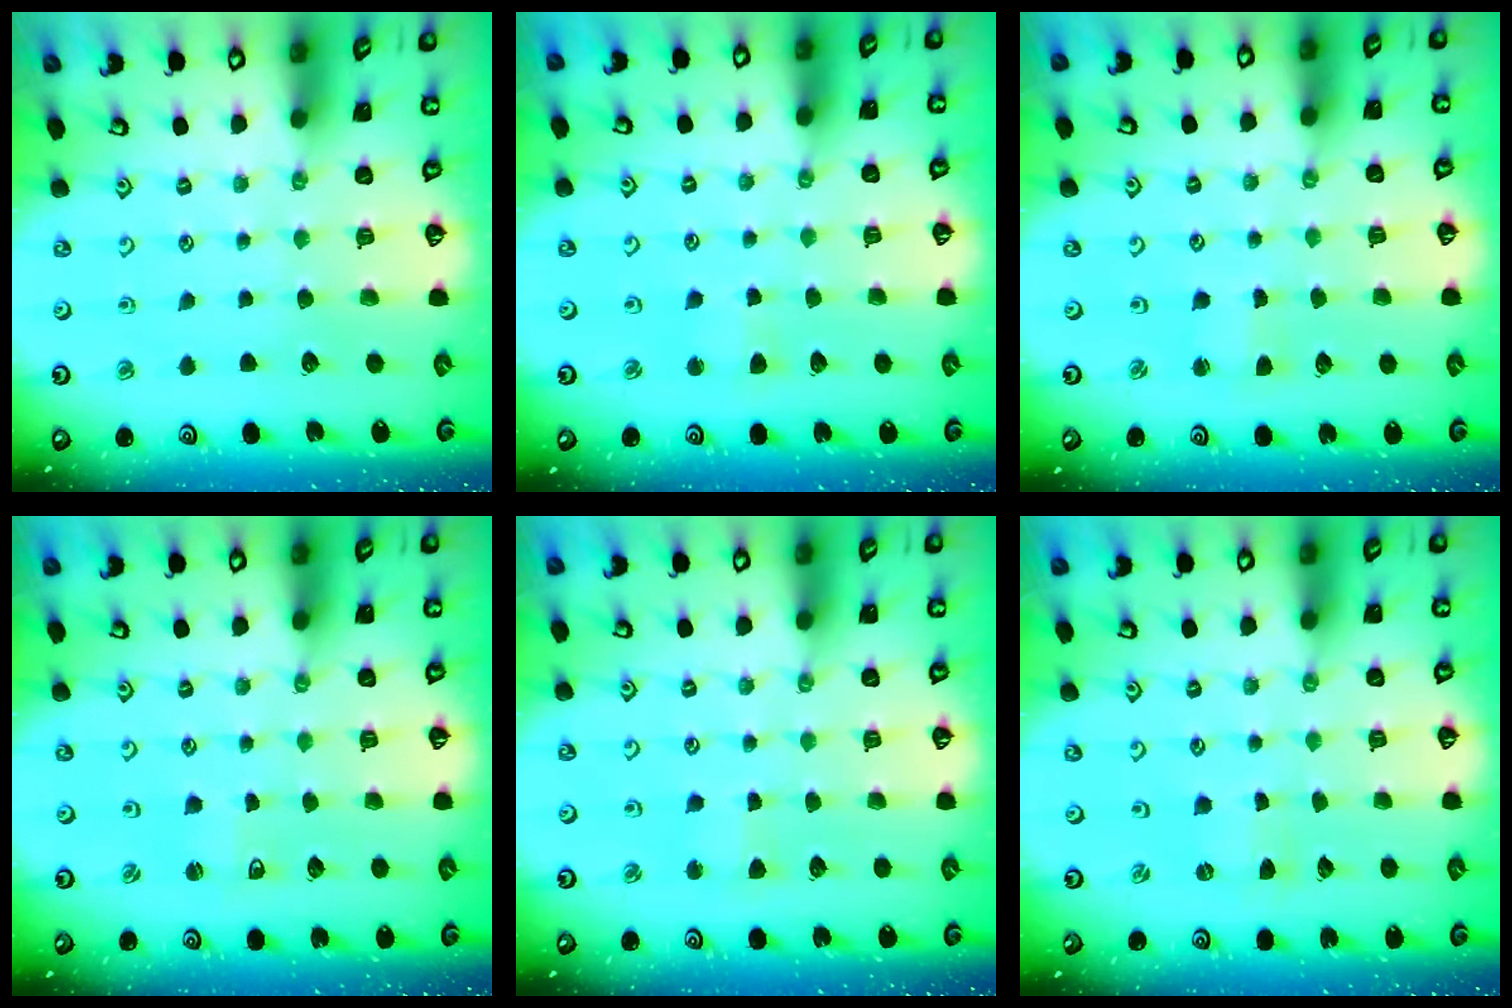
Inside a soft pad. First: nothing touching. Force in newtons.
{"total": 2.4, "press": 2.4, "slide": 0.5}
{"total": 1.9, "press": 1.9, "slide": 0.3}
{"total": 2.1, "press": 2.0, "slide": 0.4}
{"total": 2.5, "press": 2.5, "slide": 0.3}
{"total": 0.0}